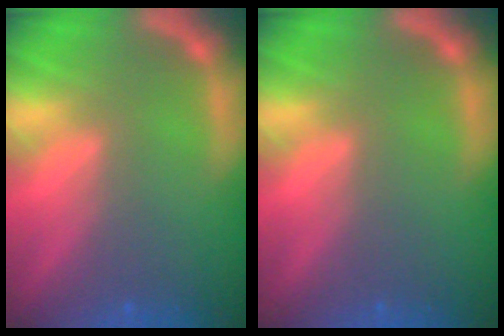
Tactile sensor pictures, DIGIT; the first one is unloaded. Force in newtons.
{"total": 0.0}